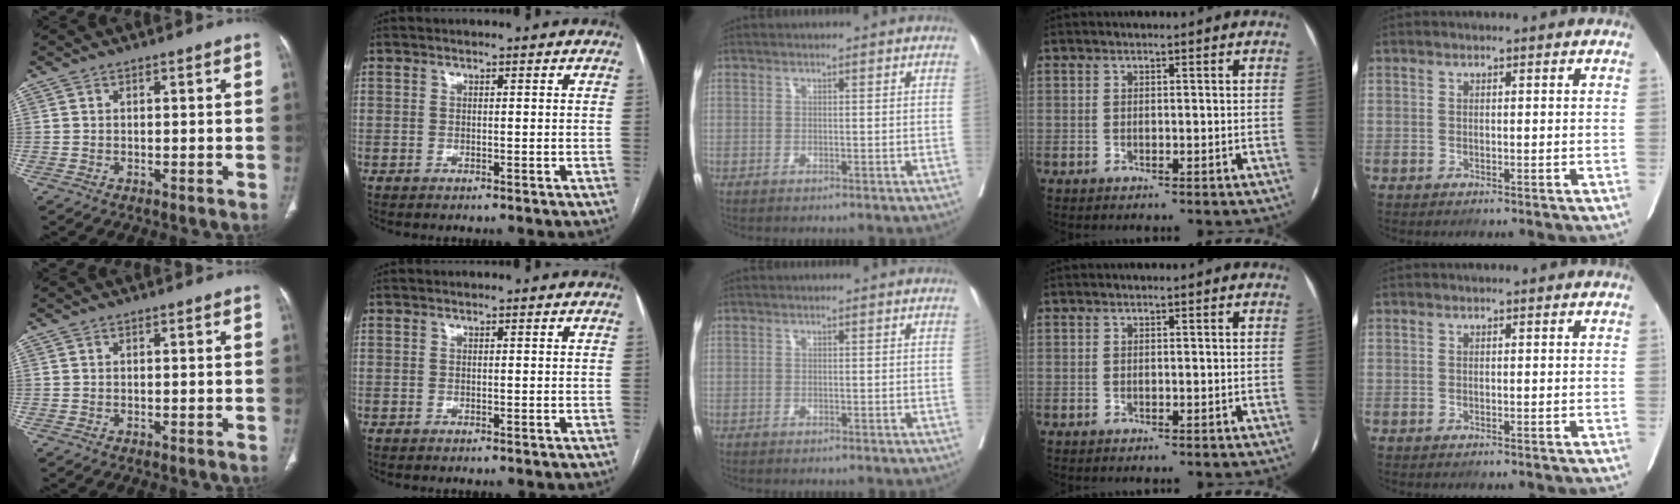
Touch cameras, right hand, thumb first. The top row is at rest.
{}